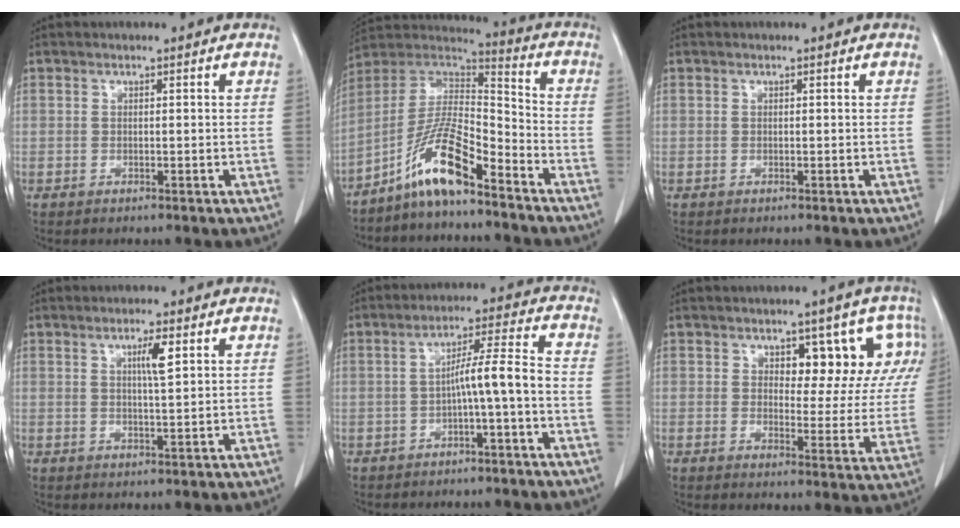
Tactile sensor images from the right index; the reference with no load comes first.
{"total": 12.1, "force": [-8.1, 2.0, 8.8], "torque": [-0.174, 0.016, -0.149]}
{"total": 0.0}
{"total": 3.4, "force": [1.3, 0.1, 3.1], "torque": [-0.054, -0.002, 0.022]}
{"total": 6.3, "force": [-1.9, -0.5, 5.9], "torque": [-0.095, 0.023, -0.028]}
{"total": 9.3, "force": [4.4, 4.8, 6.7], "torque": [-0.055, 0.010, 0.052]}